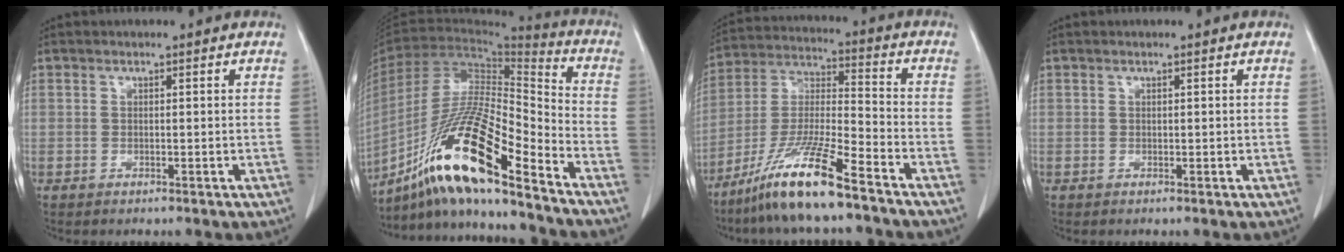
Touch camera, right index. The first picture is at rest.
{"total": 19.9, "force": [-13.8, 1.2, 14.2], "torque": [-0.289, -0.020, -0.258]}
{"total": 13.9, "force": [-9.7, 0.3, 10.0], "torque": [-0.209, -0.025, -0.186]}
{"total": 0.0}